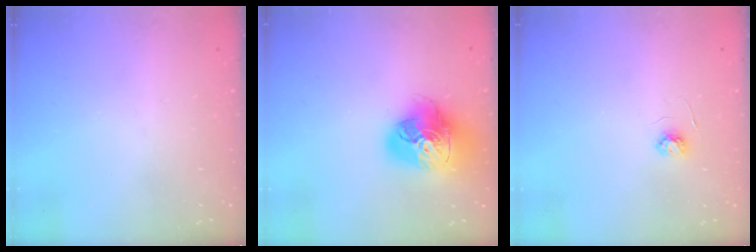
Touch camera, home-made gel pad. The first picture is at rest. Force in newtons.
{"total": 20.5, "press": 20.4, "slide": 2.4}
{"total": 3.6, "press": 3.6, "slide": 0.5}